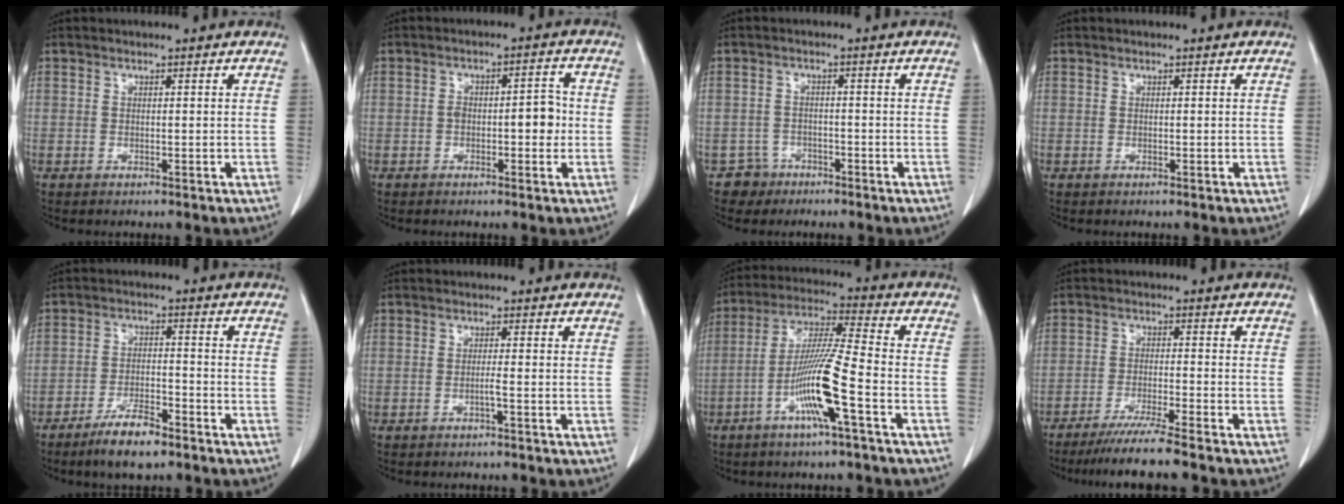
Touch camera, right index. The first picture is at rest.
{"total": 4.9, "force": [-0.8, 2.1, 4.4], "torque": [-0.061, 0.019, -0.010]}
{"total": 3.2, "force": [-2.1, 2.3, -0.7], "torque": [0.015, 0.012, -0.036]}
{"total": 0.0}
{"total": 6.7, "force": [-4.9, 1.6, 4.2], "torque": [-0.082, -0.006, -0.085]}
{"total": 1.3, "force": [-0.6, -0.3, 1.1], "torque": [-0.019, 0.000, -0.013]}
{"total": 11.8, "force": [-4.6, -0.4, 10.9], "torque": [-0.214, -0.002, -0.092]}
{"total": 7.3, "force": [-6.1, -1.3, 3.9], "torque": [-0.057, -0.023, -0.102]}